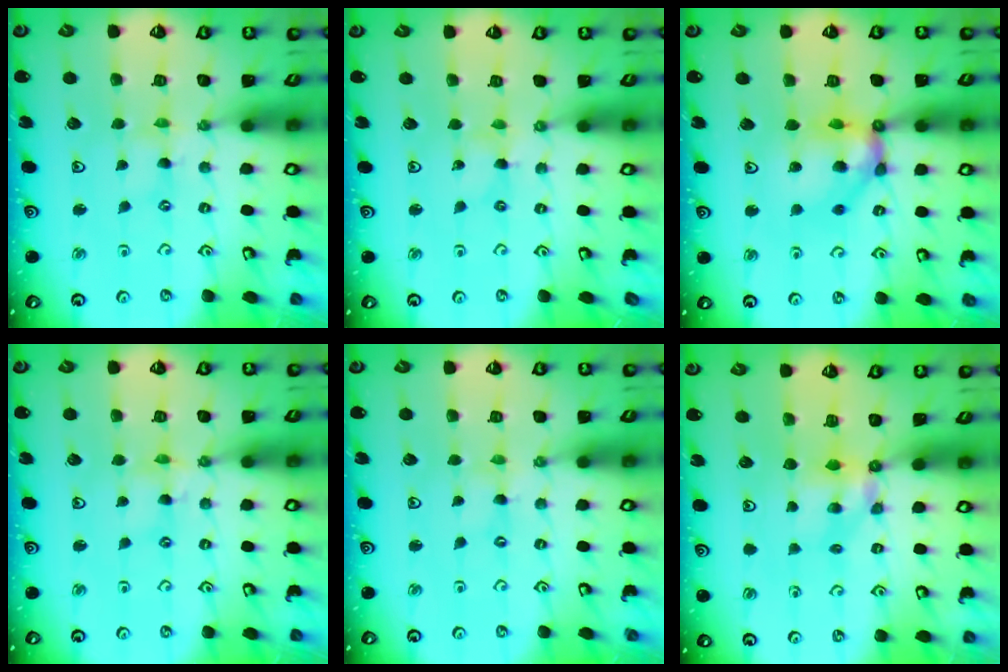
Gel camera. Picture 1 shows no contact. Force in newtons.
{"total": 0.0}
{"total": 13.3, "press": 13.2, "slide": 1.4}
{"total": 2.4, "press": 2.4, "slide": 0.3}
{"total": 0.0}
{"total": 5.5, "press": 5.5, "slide": 0.1}